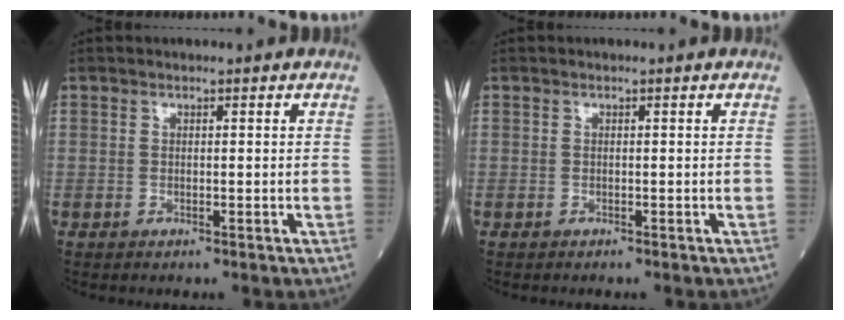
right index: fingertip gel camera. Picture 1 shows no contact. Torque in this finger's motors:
{"motor_torque": [0.08, 0.01, -0.05, 0.02]}